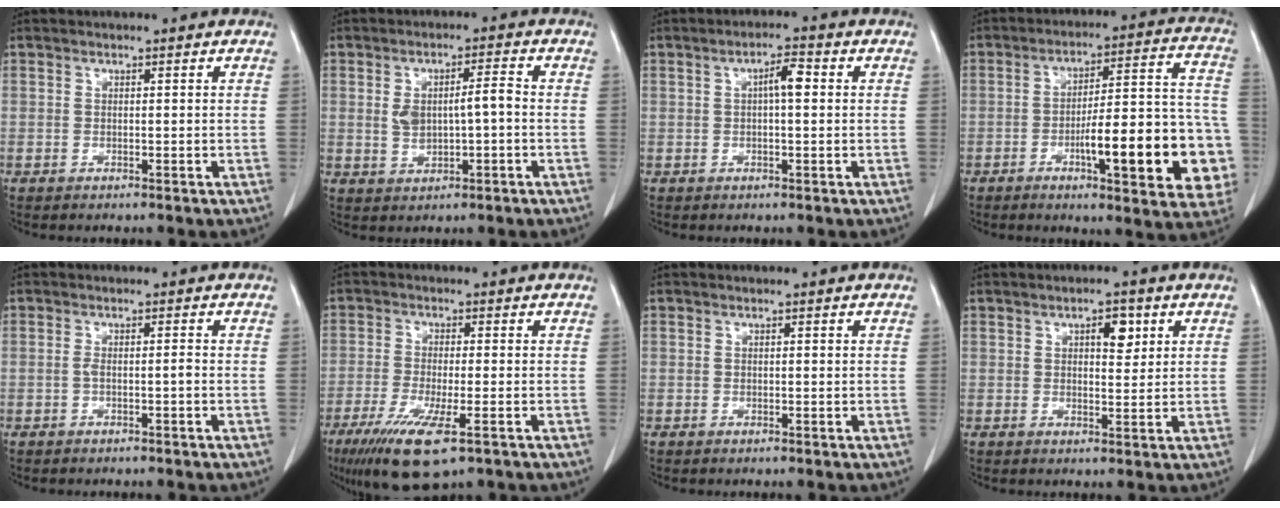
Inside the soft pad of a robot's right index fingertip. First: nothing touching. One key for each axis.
{"total": 5.6, "fx": 0.1, "fy": 1.8, "fz": 5.3, "tx": -0.098, "ty": 0.016, "tz": 0.010}
{"total": 3.5, "fx": 0.5, "fy": 0.7, "fz": 3.4, "tx": -0.056, "ty": 0.009, "tz": 0.006}
{"total": 19.9, "fx": -6.0, "fy": 4.1, "fz": 18.5, "tx": -0.181, "ty": 0.033, "tz": -0.068}
{"total": 1.3, "fx": -0.5, "fy": 0.1, "fz": 1.2, "tx": -0.020, "ty": 0.003, "tz": -0.007}
{"total": 10.3, "fx": -5.9, "fy": 1.8, "fz": 8.3, "tx": -0.152, "ty": -0.030, "tz": -0.098}
{"total": 0.0}
{"total": 3.8, "fx": 1.6, "fy": 1.6, "fz": 3.1, "tx": -0.044, "ty": 0.001, "tz": 0.022}